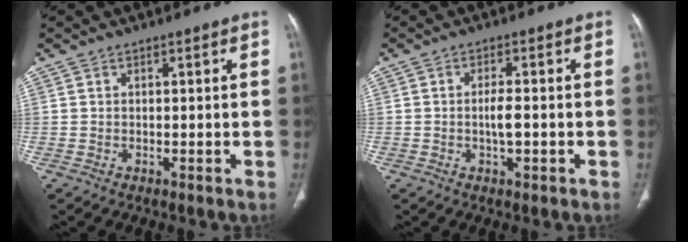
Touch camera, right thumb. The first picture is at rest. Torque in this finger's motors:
{"motor_torque": [2.87, 2.14, 1.69, -1.06, 0.75]}